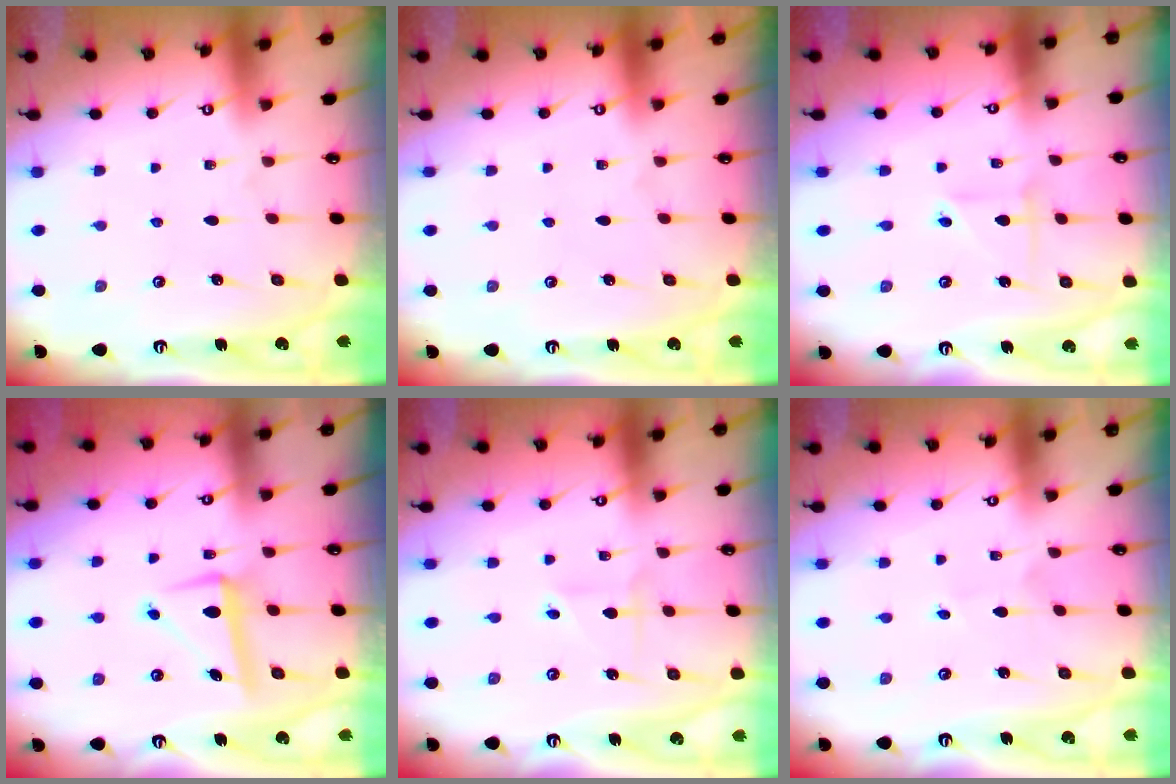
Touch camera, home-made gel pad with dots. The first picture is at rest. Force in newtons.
{"total": 0.0}
{"total": 2.5, "press": 2.5, "slide": 0.1}
{"total": 8.0, "press": 7.9, "slide": 1.4}
{"total": 2.5, "press": 2.4, "slide": 0.6}
{"total": 2.5, "press": 2.5, "slide": 0.1}